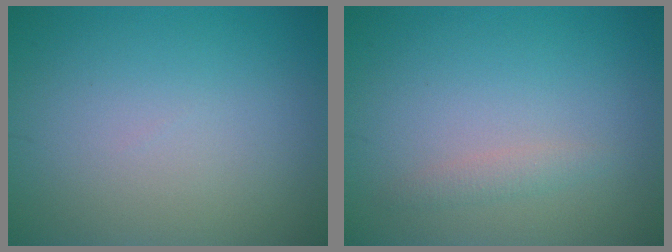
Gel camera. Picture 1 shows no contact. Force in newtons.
{"total": 1.1, "press": 1.1, "slide": 0.0}